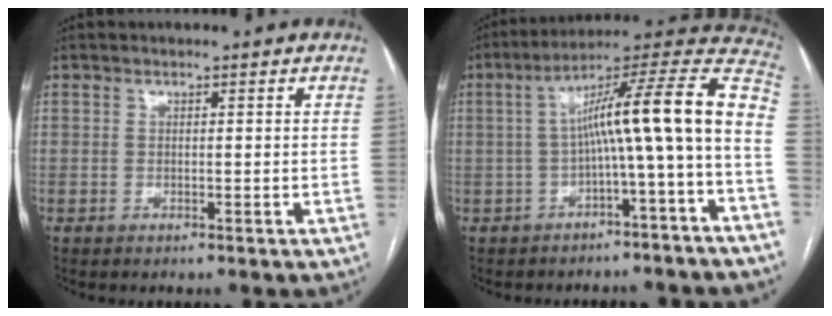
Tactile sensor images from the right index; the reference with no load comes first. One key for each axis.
{"total": 16.0, "fx": -2.4, "fy": -0.2, "fz": 15.8, "tx": -0.224, "ty": 0.050, "tz": -0.041}